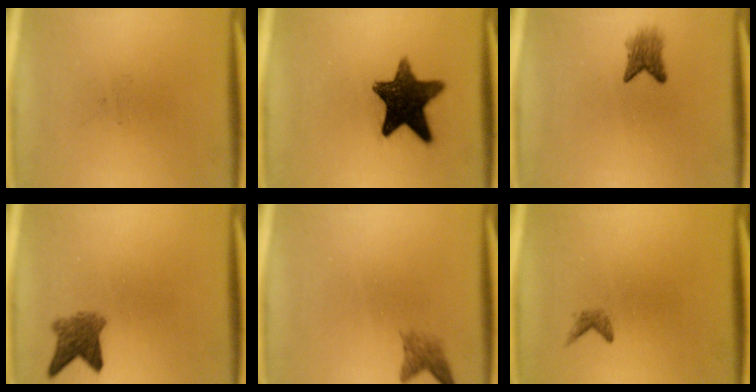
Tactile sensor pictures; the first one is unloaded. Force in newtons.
{"total": 13.4}
{"total": 2.9}
{"total": 4.1}
{"total": 2.0}
{"total": 0.9}